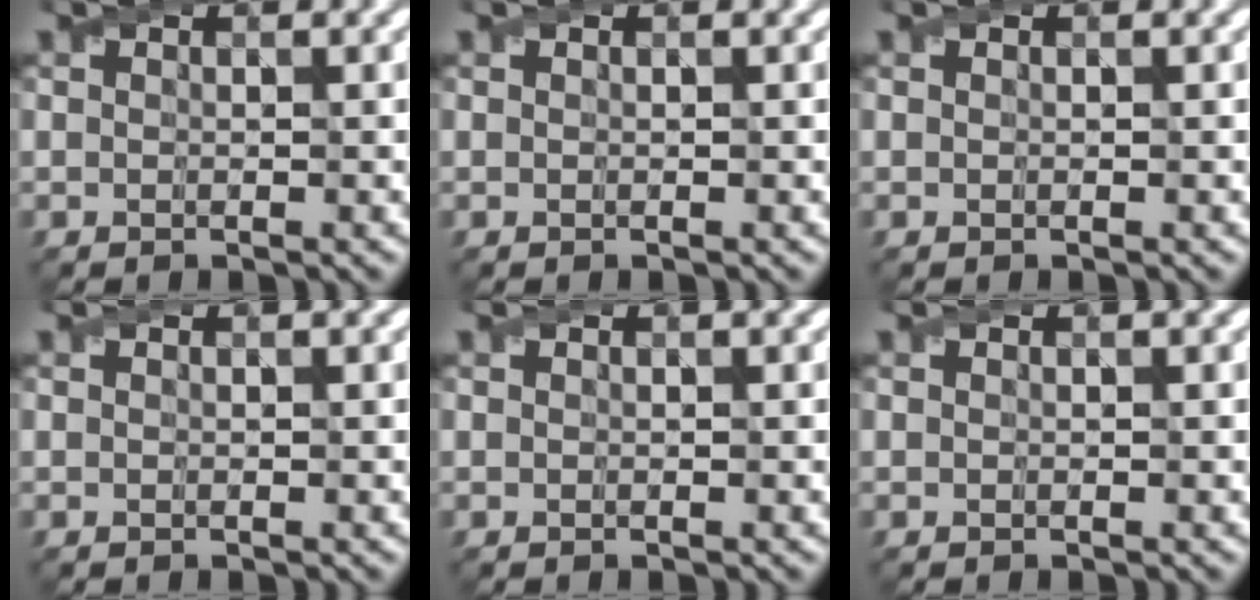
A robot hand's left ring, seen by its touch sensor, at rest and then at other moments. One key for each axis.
{"total": 0.0}
{"total": 0.0}
{"total": 0.0}
{"total": 0.0}
{"total": 0.0}